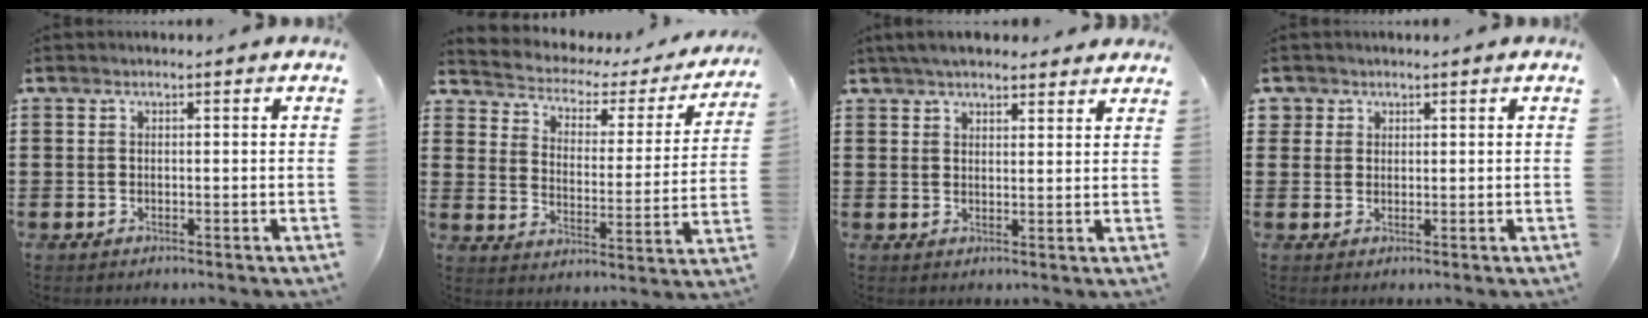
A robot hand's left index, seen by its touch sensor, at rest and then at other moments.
{"total": 2.3, "force": [1.7, 1.4, 0.7], "torque": [-0.030, -0.017, 0.018]}
{"total": 4.2, "force": [3.8, 0.8, 1.4], "torque": [-0.038, -0.001, 0.072]}
{"total": 1.9, "force": [1.1, 1.5, 0.1], "torque": [-0.009, 0.008, 0.021]}